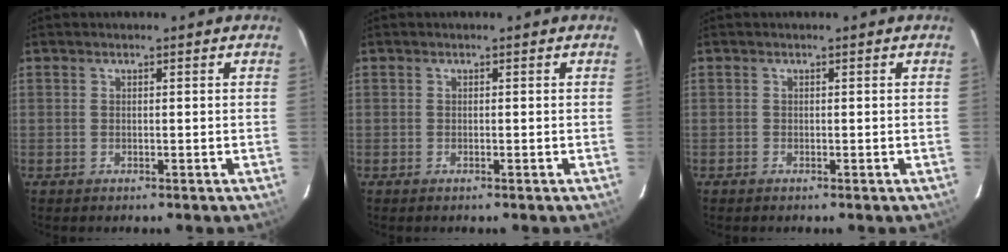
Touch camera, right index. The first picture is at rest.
{"total": 0.0}
{"total": 0.0}